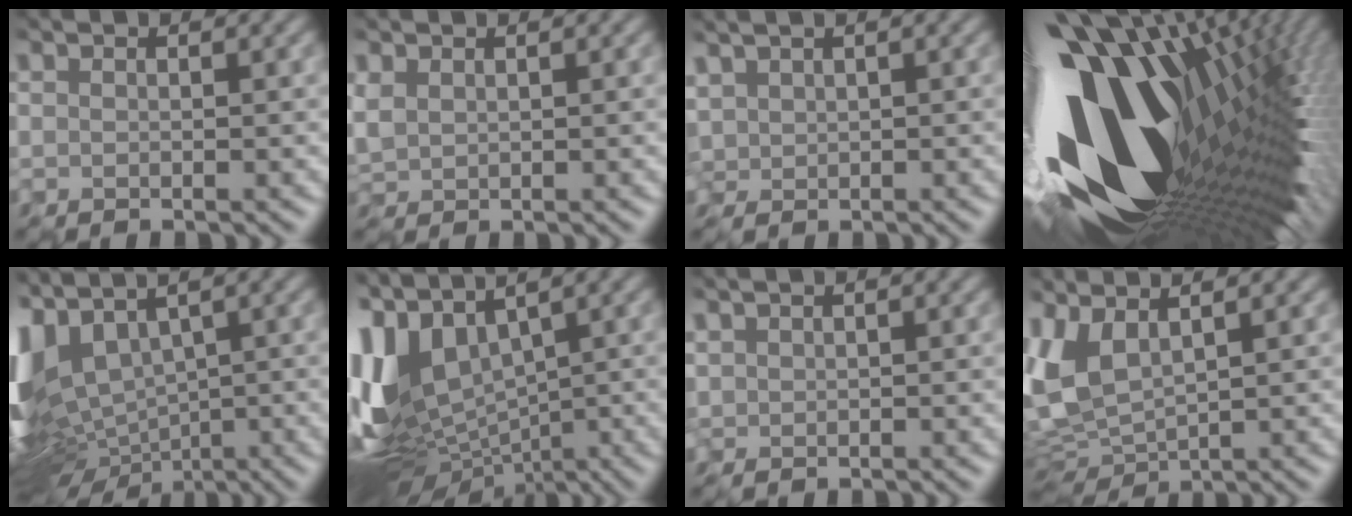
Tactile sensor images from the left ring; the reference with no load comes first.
{"total": 1.2, "force": [0.5, 1.0, 0.6], "torque": [-0.022, 0.002, 0.014]}
{"total": 1.4, "force": [0.6, 1.1, 0.5], "torque": [-0.019, 0.005, 0.017]}
{"total": 18.5, "force": [-1.2, 9.6, 15.8], "torque": [-0.300, -0.061, -0.005]}
{"total": 10.2, "force": [-1.1, 5.8, 8.4], "torque": [-0.209, -0.011, 0.003]}
{"total": 10.2, "force": [0.3, 5.8, 8.4], "torque": [-0.191, -0.003, 0.014]}
{"total": 0.6, "force": [0.3, 0.4, -0.2], "torque": [0.001, 0.004, 0.010]}
{"total": 4.6, "force": [1.3, 2.3, 3.7], "torque": [-0.094, 0.004, 0.025]}